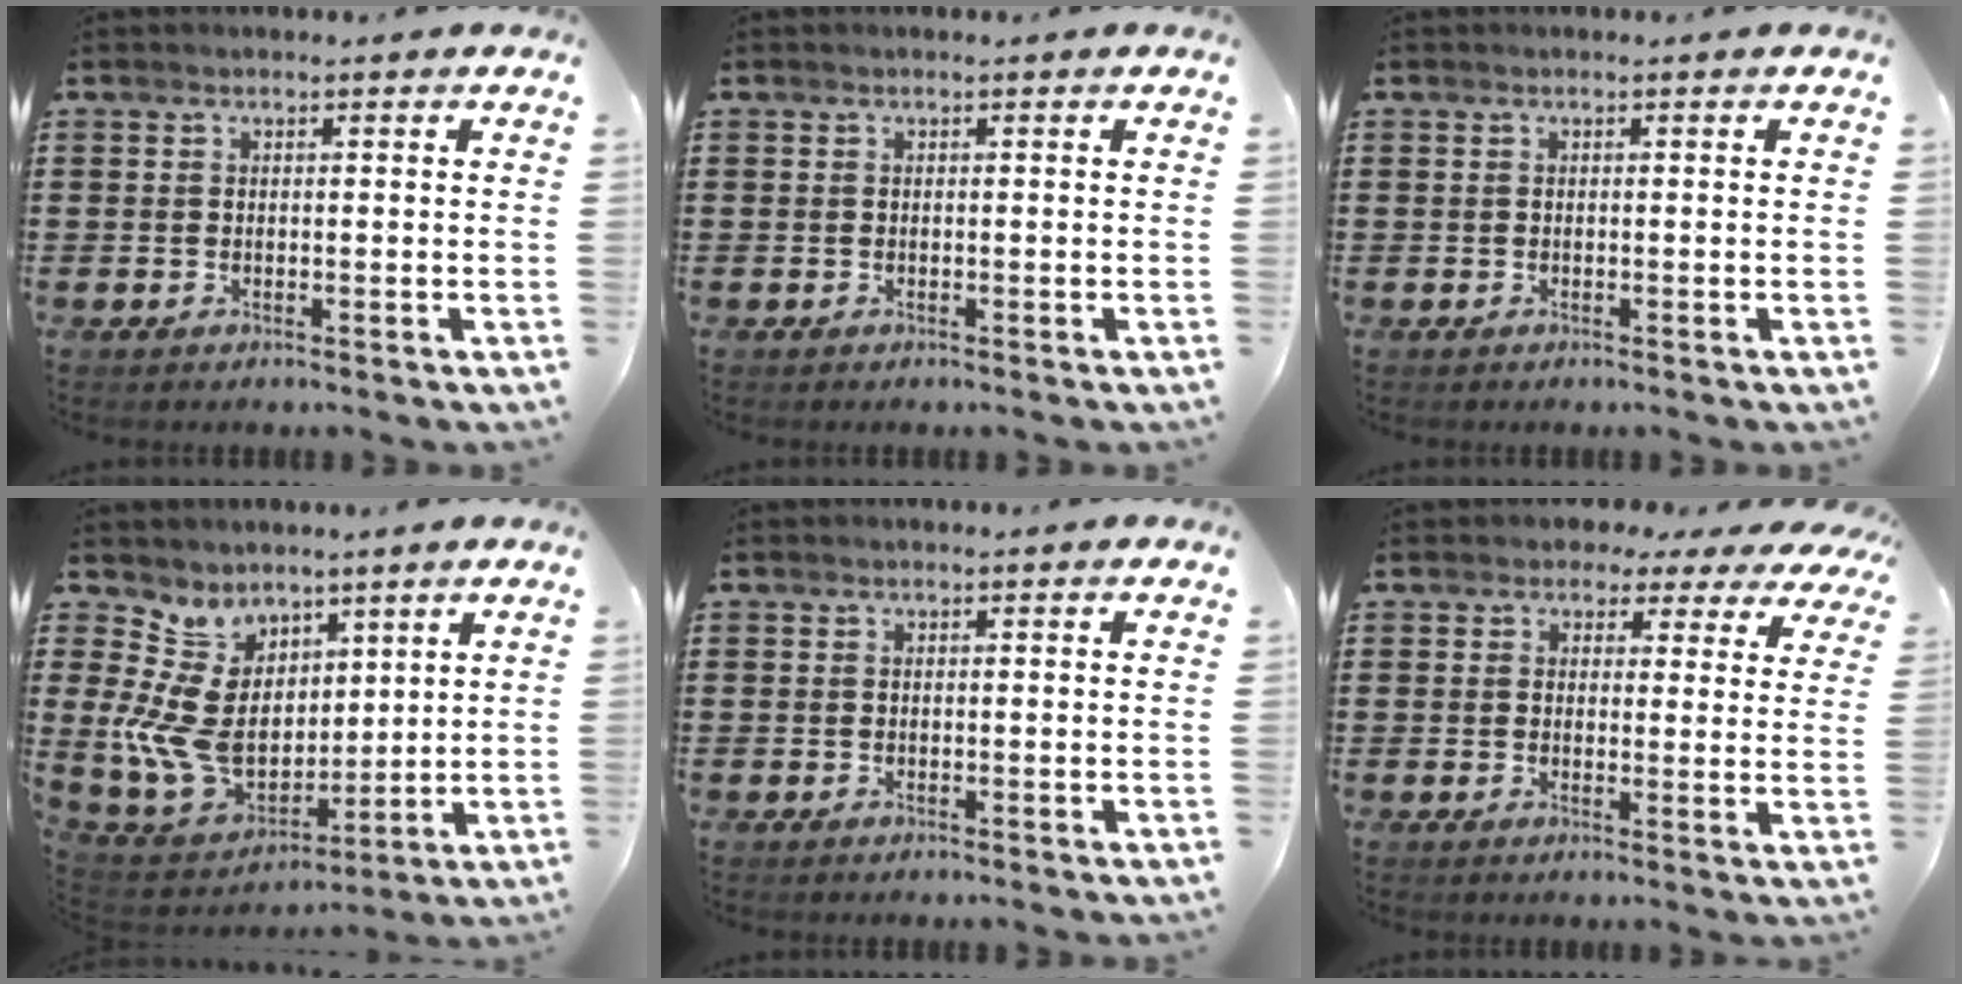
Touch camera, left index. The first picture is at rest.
{"total": 0.0}
{"total": 0.0}
{"total": 11.2, "force": [2.1, 8.9, 6.5], "torque": [-0.200, -0.024, 0.044]}
{"total": 0.0}
{"total": 2.8, "force": [2.2, 1.6, 0.6], "torque": [-0.019, -0.005, 0.037]}